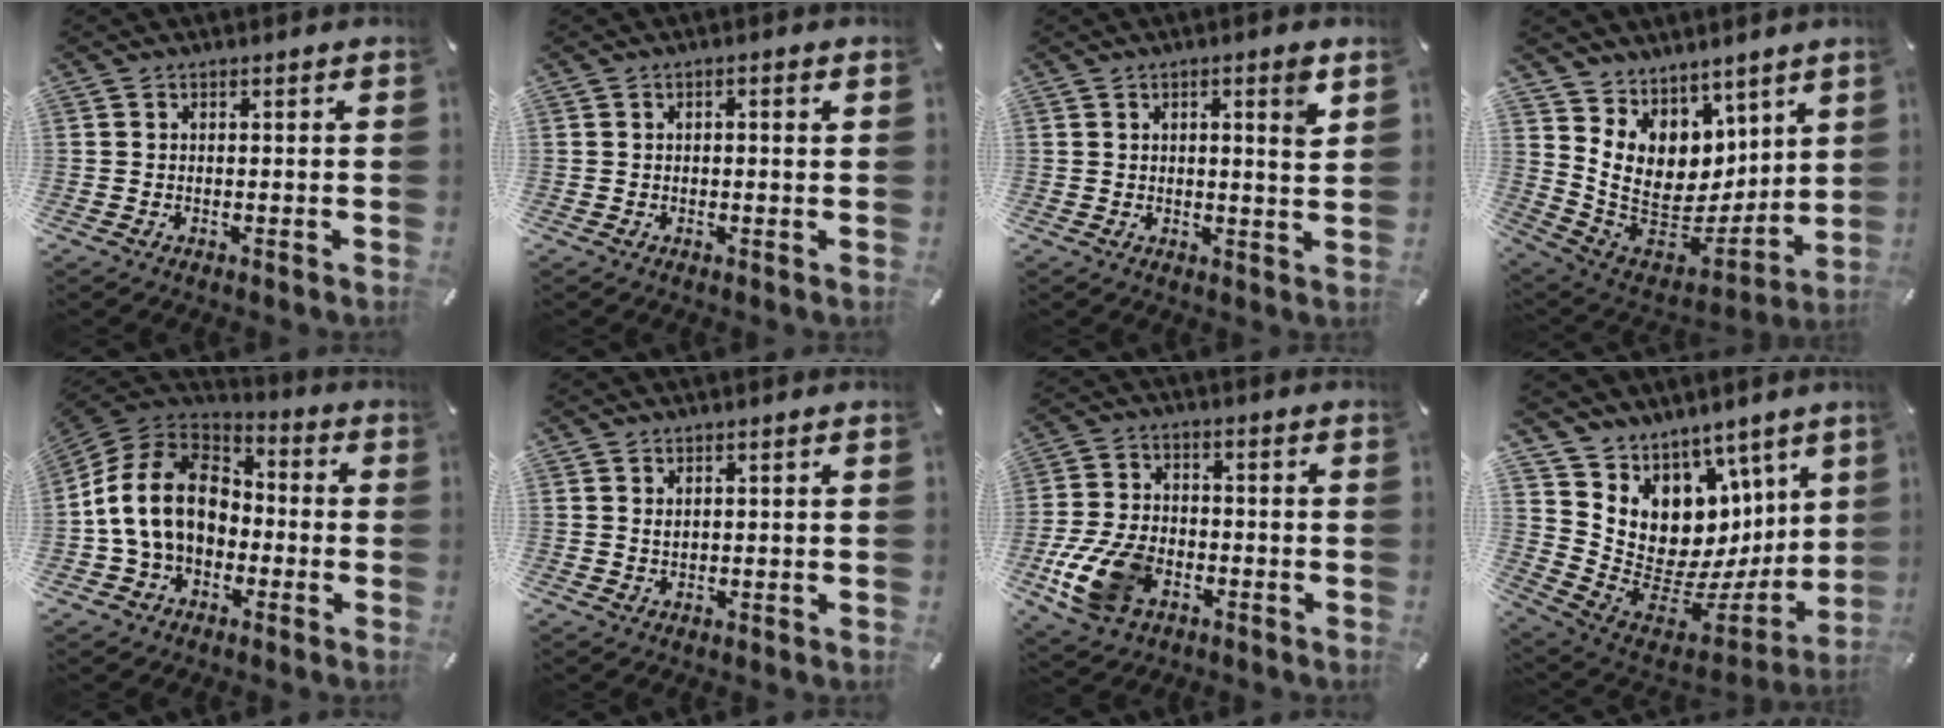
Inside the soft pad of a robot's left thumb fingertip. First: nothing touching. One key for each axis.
{"total": 1.1, "fx": 0.1, "fy": 0.3, "fz": 1.0, "tx": -0.019, "ty": 0.003, "tz": 0.001}
{"total": 4.6, "fx": 2.0, "fy": 0.3, "fz": 4.1, "tx": -0.065, "ty": -0.011, "tz": 0.028}
{"total": 12.4, "fx": 5.6, "fy": 10.2, "fz": 4.3, "tx": -0.094, "ty": -0.076, "tz": 0.121}
{"total": 16.0, "fx": -1.2, "fy": 12.7, "fz": 9.7, "tx": -0.205, "ty": 0.030, "tz": -0.021}
{"total": 1.0, "fx": 0.6, "fy": 0.6, "fz": 0.7, "tx": -0.014, "ty": 0.000, "tz": 0.011}
{"total": 13.1, "fx": -5.3, "fy": 8.5, "fz": 8.5, "tx": -0.180, "ty": 0.021, "tz": -0.091}
{"total": 9.3, "fx": 2.9, "fy": 8.7, "fz": 1.6, "tx": -0.019, "ty": -0.091, "tz": 0.075}